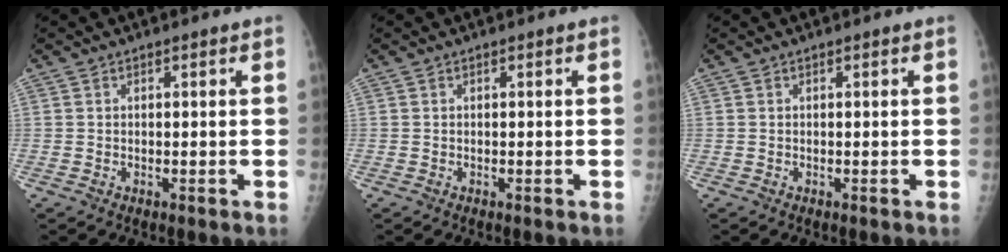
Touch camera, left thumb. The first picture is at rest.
{"total": 0.0}
{"total": 0.0}